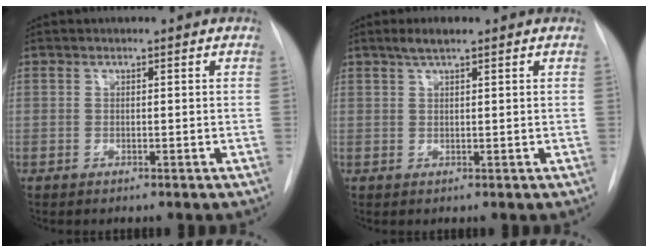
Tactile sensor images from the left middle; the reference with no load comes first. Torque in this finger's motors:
{"motor_torque": [0.14, -0.11, 0.01, 0.00]}